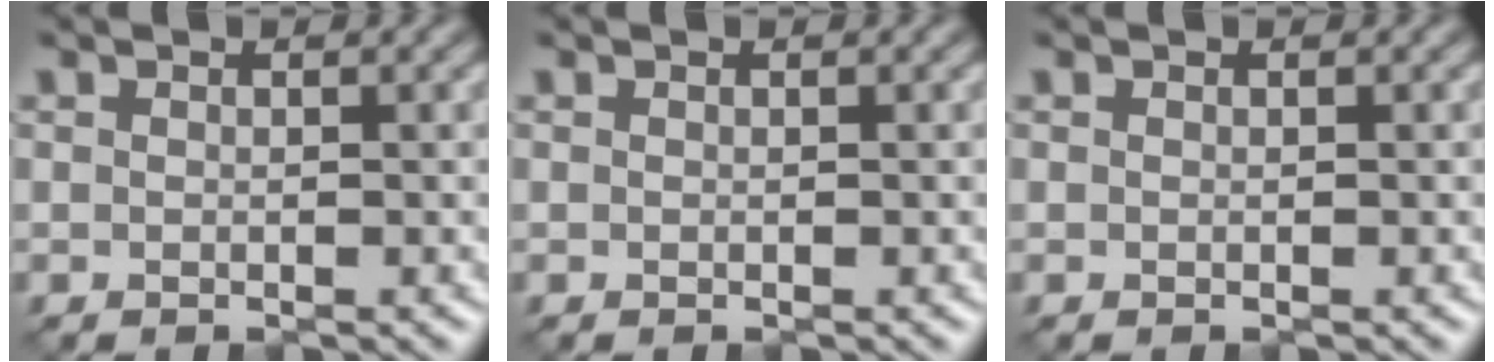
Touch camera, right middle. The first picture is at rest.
{"total": 0.0}
{"total": 0.0}